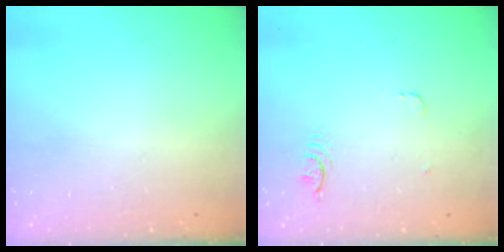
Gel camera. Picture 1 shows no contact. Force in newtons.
{"total": 3.9, "press": 3.6, "slide": 1.7}